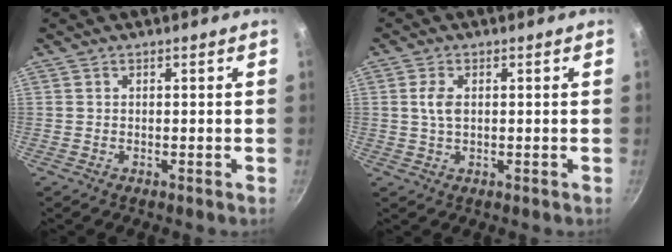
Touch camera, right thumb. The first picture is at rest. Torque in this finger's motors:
{"motor_torque": [-0.02, -0.14, 0.29, 0.46, 0.15]}